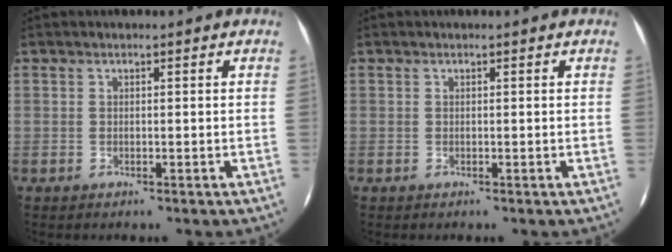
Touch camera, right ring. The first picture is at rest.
{"total": 0.0}